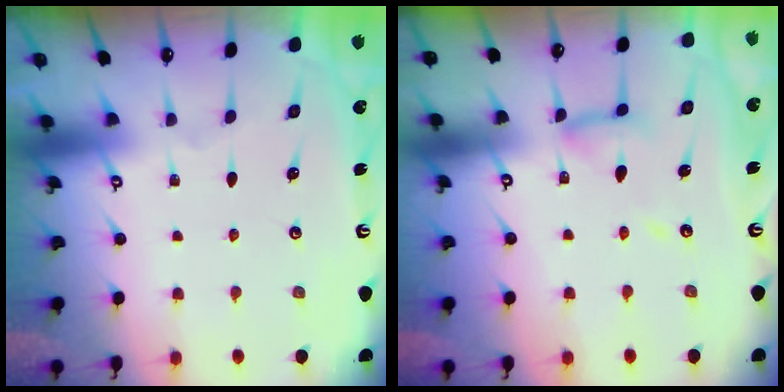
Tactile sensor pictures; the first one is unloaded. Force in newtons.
{"total": 10.7, "press": 10.7, "slide": 1.0}